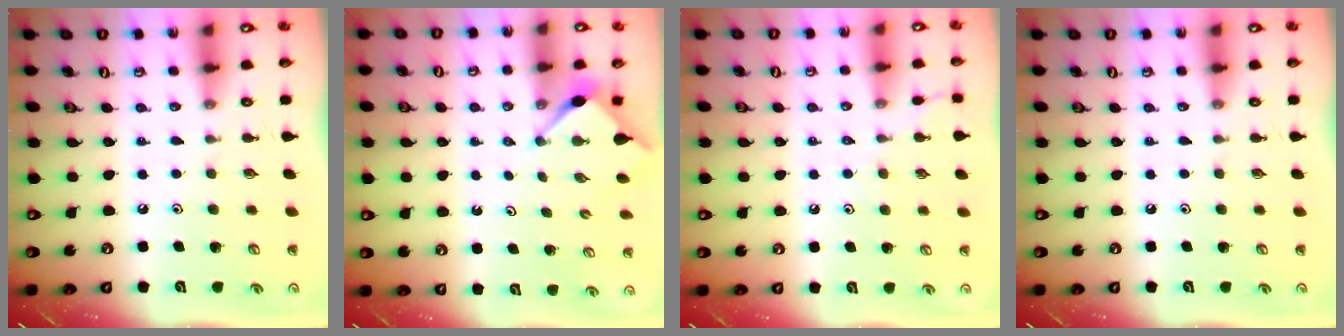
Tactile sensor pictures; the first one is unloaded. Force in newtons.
{"total": 2.8, "press": 2.8, "slide": 0.3}
{"total": 3.8, "press": 3.7, "slide": 0.5}
{"total": 0.0}